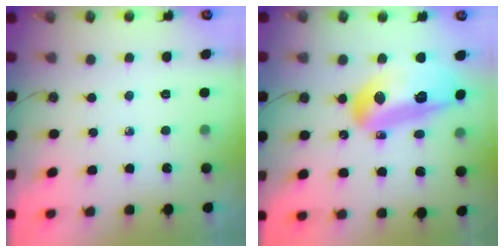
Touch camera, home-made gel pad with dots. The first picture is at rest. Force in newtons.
{"total": 29.9, "press": 24.6, "slide": 17.0}